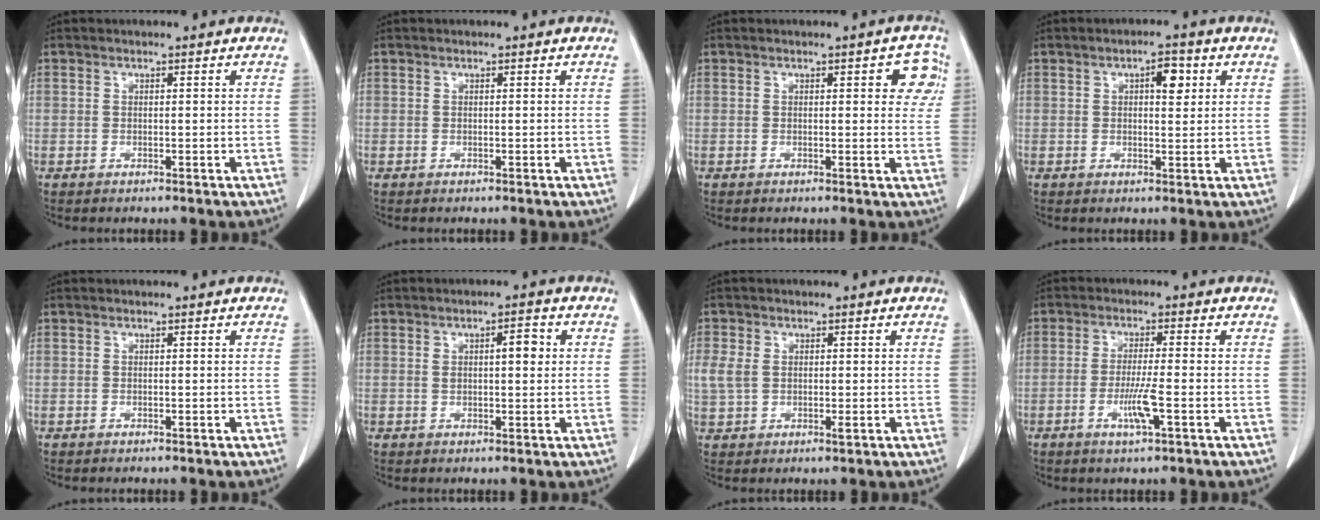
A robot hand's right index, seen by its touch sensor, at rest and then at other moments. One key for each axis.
{"total": 0.0}
{"total": 4.7, "fx": 1.5, "fy": 1.8, "fz": 4.0, "tx": -0.030, "ty": 0.007, "tz": 0.009}
{"total": 3.7, "fx": 1.3, "fy": 1.4, "fz": 3.1, "tx": -0.048, "ty": 0.003, "tz": 0.017}
{"total": 0.0}
{"total": 2.9, "fx": 1.0, "fy": 1.0, "fz": 2.6, "tx": -0.038, "ty": 0.004, "tz": 0.016}
{"total": 4.3, "fx": 0.4, "fy": 2.8, "fz": 3.2, "tx": -0.079, "ty": 0.003, "tz": 0.014}
{"total": 5.0, "fx": -1.7, "fy": 0.0, "fz": 4.7, "tx": -0.090, "ty": -0.010, "tz": -0.032}